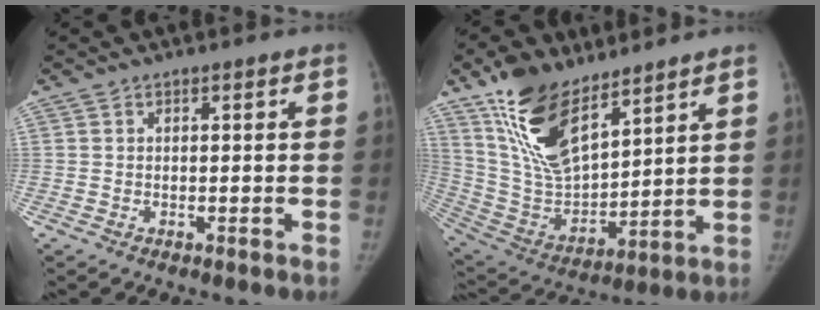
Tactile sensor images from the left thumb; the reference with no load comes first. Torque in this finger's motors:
{"motor_torque": [0.30, 0.28, 1.50, -1.27, 0.16]}